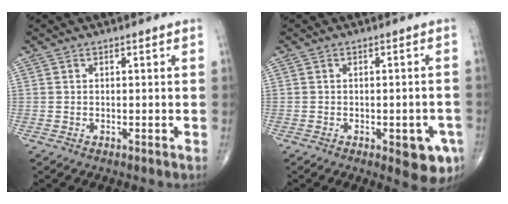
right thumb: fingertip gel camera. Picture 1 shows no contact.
{"total": 6.9, "force": [-2.9, 2.8, 5.7], "torque": [-0.046, 0.004, -0.028]}